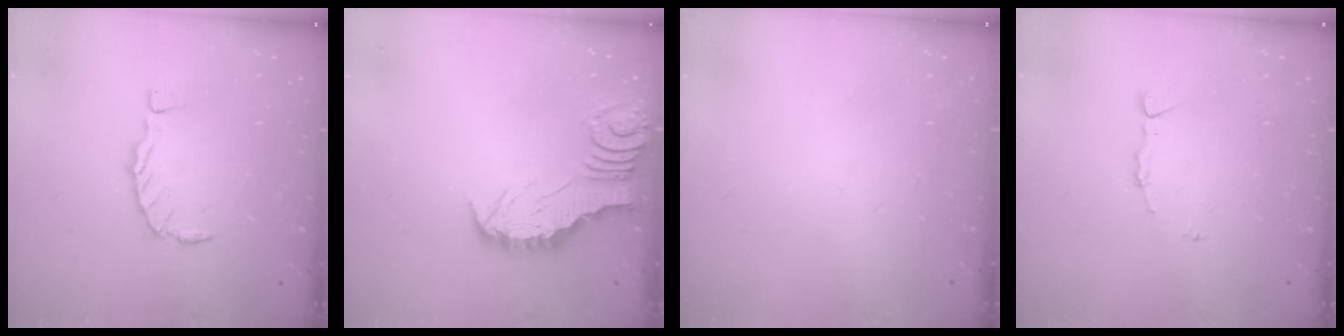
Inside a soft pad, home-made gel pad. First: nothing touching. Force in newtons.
{"total": 2.9, "press": 2.9, "slide": 0.2}
{"total": 0.0}
{"total": 5.6, "press": 5.6, "slide": 0.4}